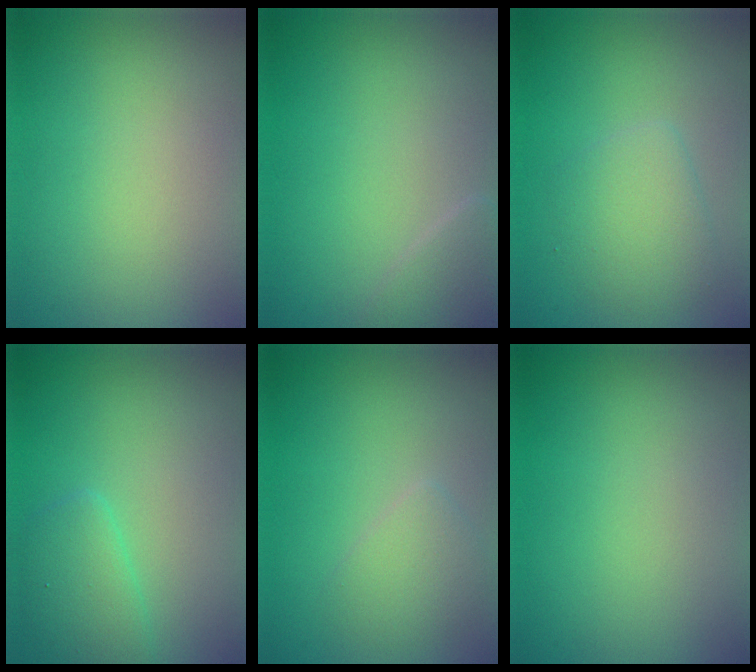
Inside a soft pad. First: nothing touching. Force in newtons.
{"total": 1.4, "press": 1.4, "slide": 0.2}
{"total": 2.8, "press": 2.8, "slide": 0.1}
{"total": 2.6, "press": 2.6, "slide": 0.1}
{"total": 2.0, "press": 2.0, "slide": 0.0}
{"total": 0.0}